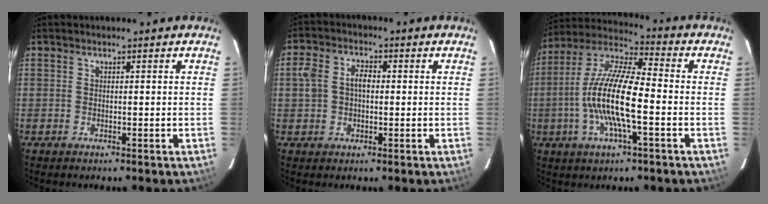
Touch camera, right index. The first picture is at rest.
{"total": 5.3, "force": [0.1, 3.8, 3.7], "torque": [-0.073, 0.016, 0.001]}
{"total": 15.1, "force": [-3.2, 3.4, 14.3], "torque": [-0.283, 0.001, -0.069]}